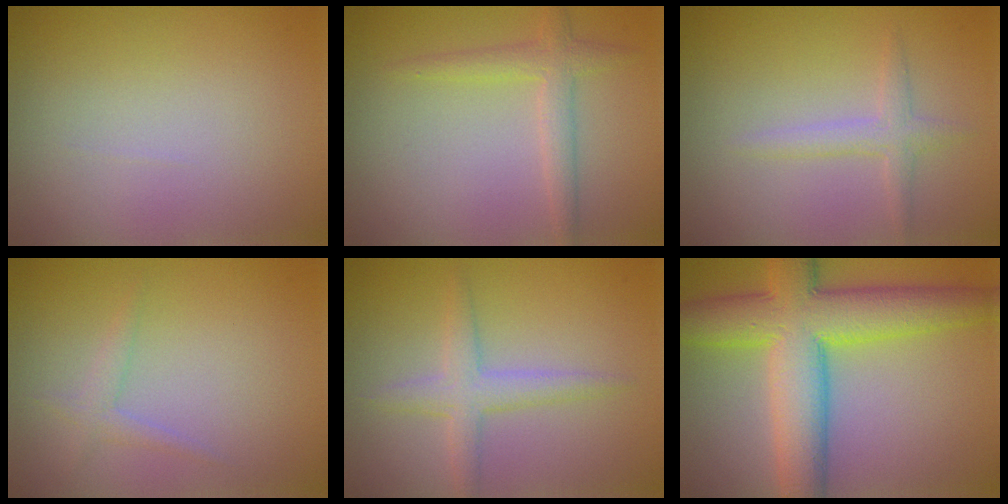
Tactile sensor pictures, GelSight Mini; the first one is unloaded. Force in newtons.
{"total": 2.2, "press": 2.2, "slide": 0.1}
{"total": 1.7, "press": 1.7, "slide": 0.1}
{"total": 1.2, "press": 1.1, "slide": 0.1}
{"total": 2.4, "press": 2.4, "slide": 0.1}
{"total": 10.2, "press": 10.2, "slide": 0.1}